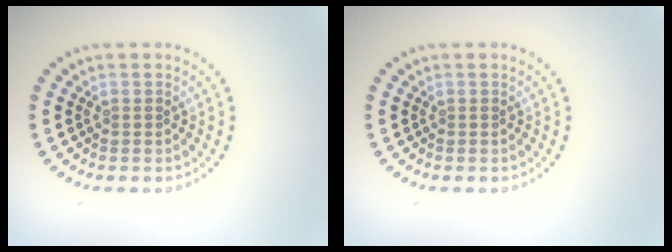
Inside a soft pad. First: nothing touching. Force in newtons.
{"total": 0.0}